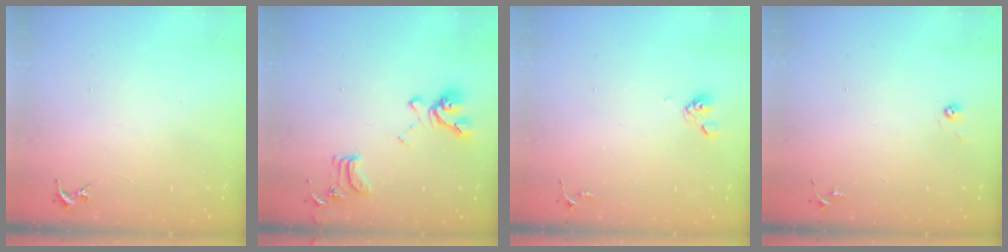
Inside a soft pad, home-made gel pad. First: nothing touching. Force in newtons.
{"total": 15.5, "press": 15.4, "slide": 1.5}
{"total": 6.3, "press": 6.0, "slide": 2.1}
{"total": 3.1, "press": 3.0, "slide": 0.8}